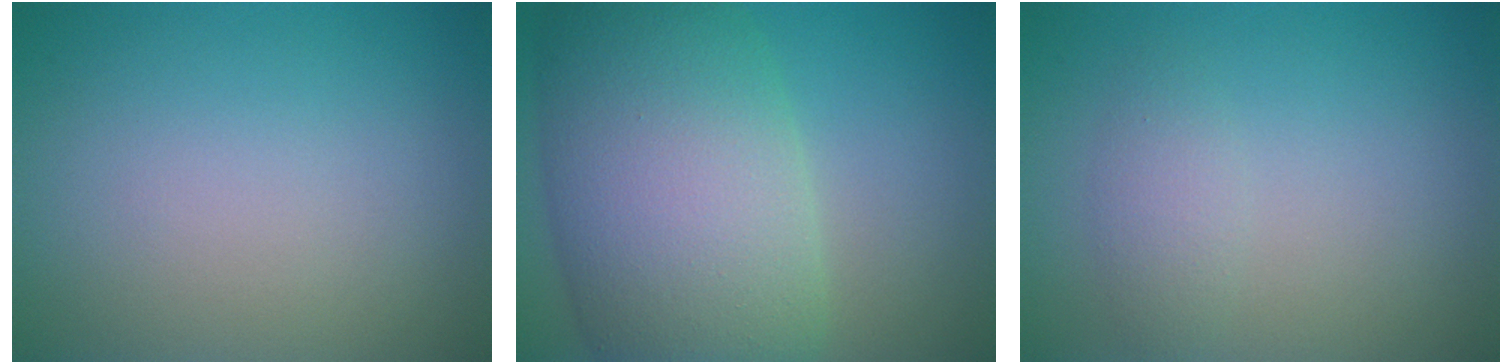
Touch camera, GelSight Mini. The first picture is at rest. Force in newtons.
{"total": 12.4, "press": 12.4, "slide": 0.5}
{"total": 1.6, "press": 1.6, "slide": 0.0}